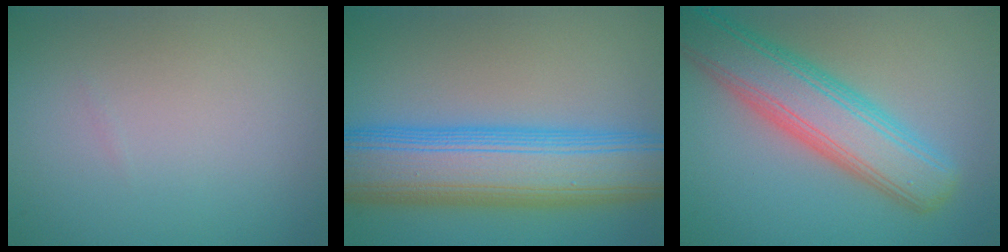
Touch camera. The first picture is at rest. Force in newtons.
{"total": 11.4, "press": 11.4, "slide": 0.1}
{"total": 7.8, "press": 7.8, "slide": 0.4}